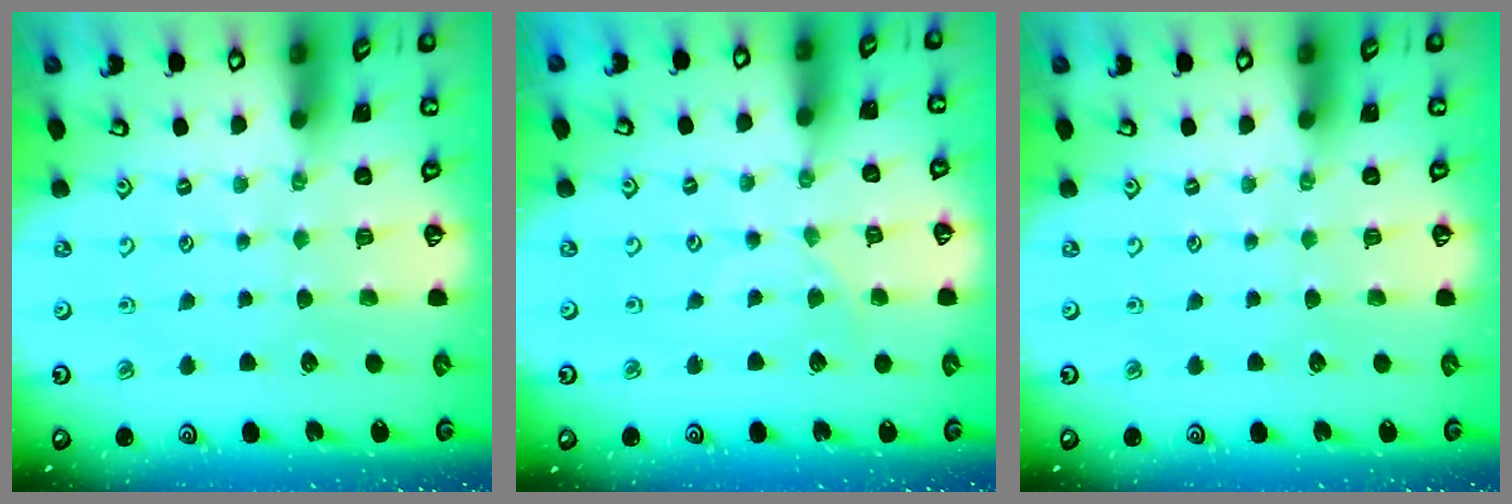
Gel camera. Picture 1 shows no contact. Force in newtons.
{"total": 0.6, "press": 0.5, "slide": 0.2}
{"total": 0.0}